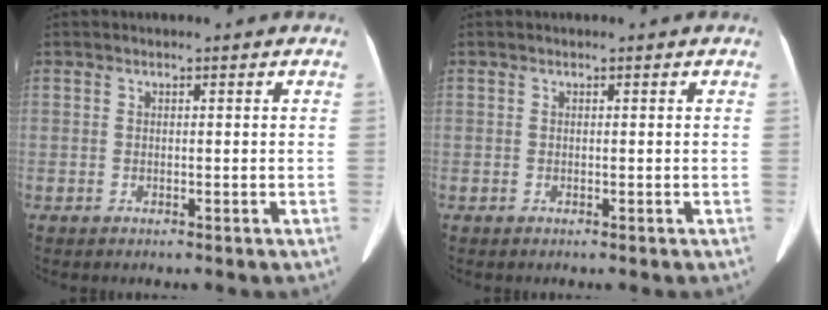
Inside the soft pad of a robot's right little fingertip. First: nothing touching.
{"total": 0.0}